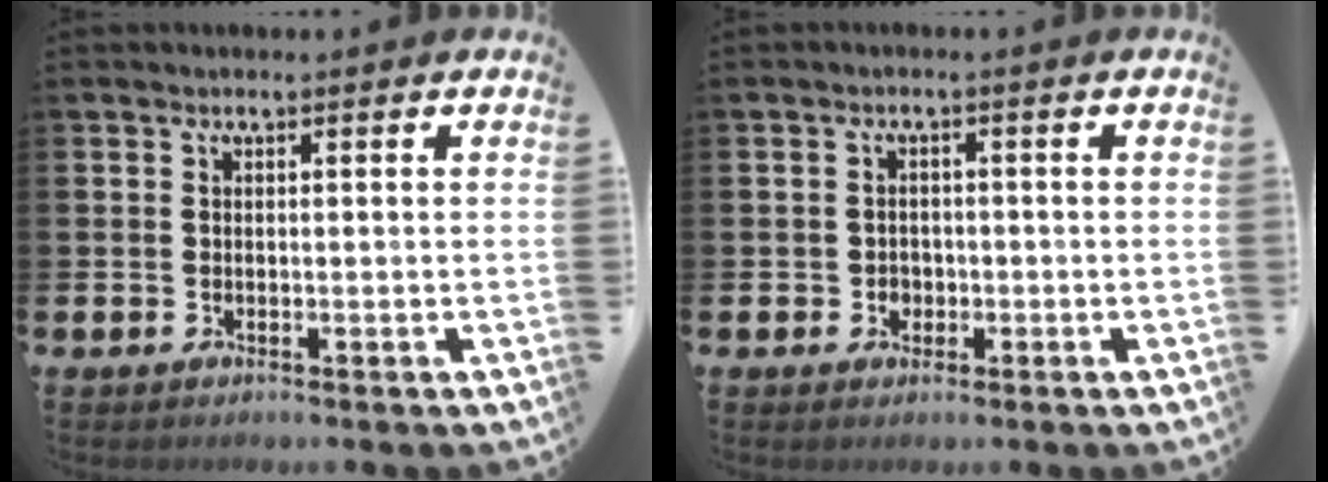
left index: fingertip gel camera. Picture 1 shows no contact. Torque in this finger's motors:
{"motor_torque": [0.02, 0.02, -0.01, 0.00]}